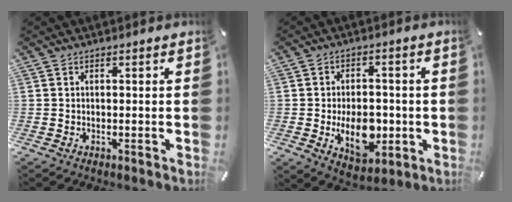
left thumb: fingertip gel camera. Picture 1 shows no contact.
{"total": 11.3, "force": [-2.3, 7.5, 8.1], "torque": [-0.129, -0.002, -0.038]}